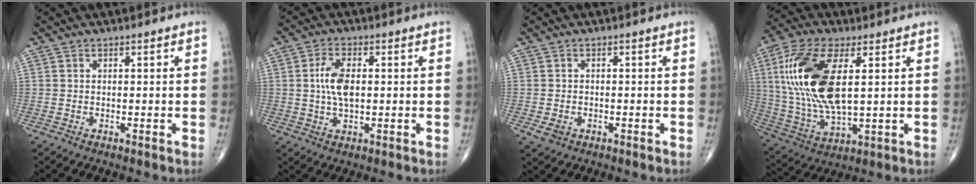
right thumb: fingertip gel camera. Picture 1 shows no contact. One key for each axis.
{"total": 6.5, "fx": 0.6, "fy": 3.2, "fz": 5.6, "tx": -0.114, "ty": 0.003, "tz": 0.009}
{"total": 2.5, "fx": -0.9, "fy": 1.9, "fz": 1.4, "tx": -0.021, "ty": 0.002, "tz": -0.009}
{"total": 19.8, "fx": 4.0, "fy": 8.7, "fz": 17.3, "tx": -0.370, "ty": -0.013, "tz": 0.079}